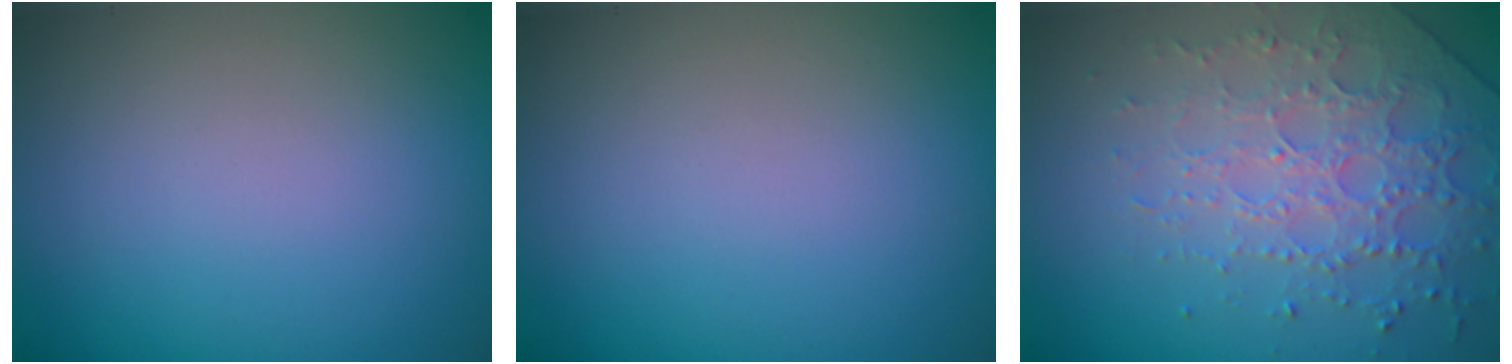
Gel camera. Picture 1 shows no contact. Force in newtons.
{"total": 0.0}
{"total": 3.7, "press": 3.5, "slide": 1.1}